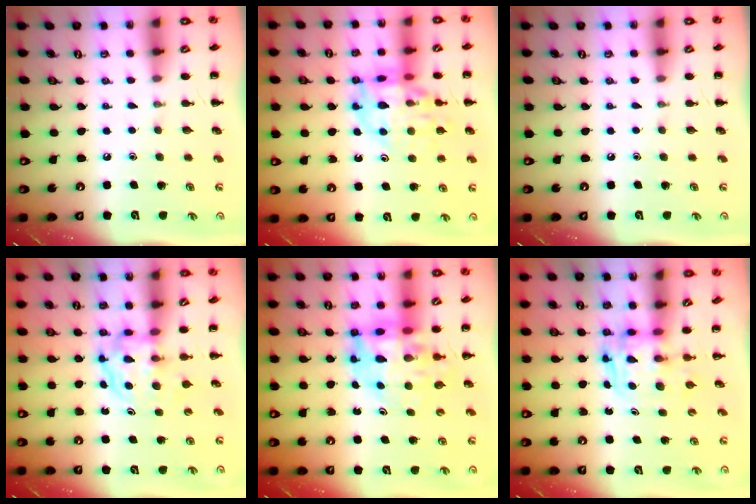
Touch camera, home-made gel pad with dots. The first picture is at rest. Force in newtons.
{"total": 14.4, "press": 14.2, "slide": 2.6}
{"total": 0.0}
{"total": 3.7, "press": 3.7, "slide": 0.2}
{"total": 13.3, "press": 12.7, "slide": 3.8}
{"total": 2.6, "press": 2.6, "slide": 0.2}